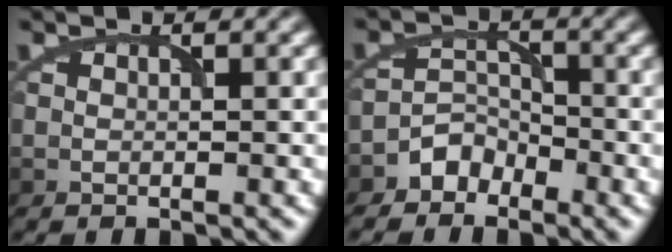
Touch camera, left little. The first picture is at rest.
{"total": 2.5, "force": [-2.1, 1.4, 0.0], "torque": [0.014, 0.013, -0.038]}